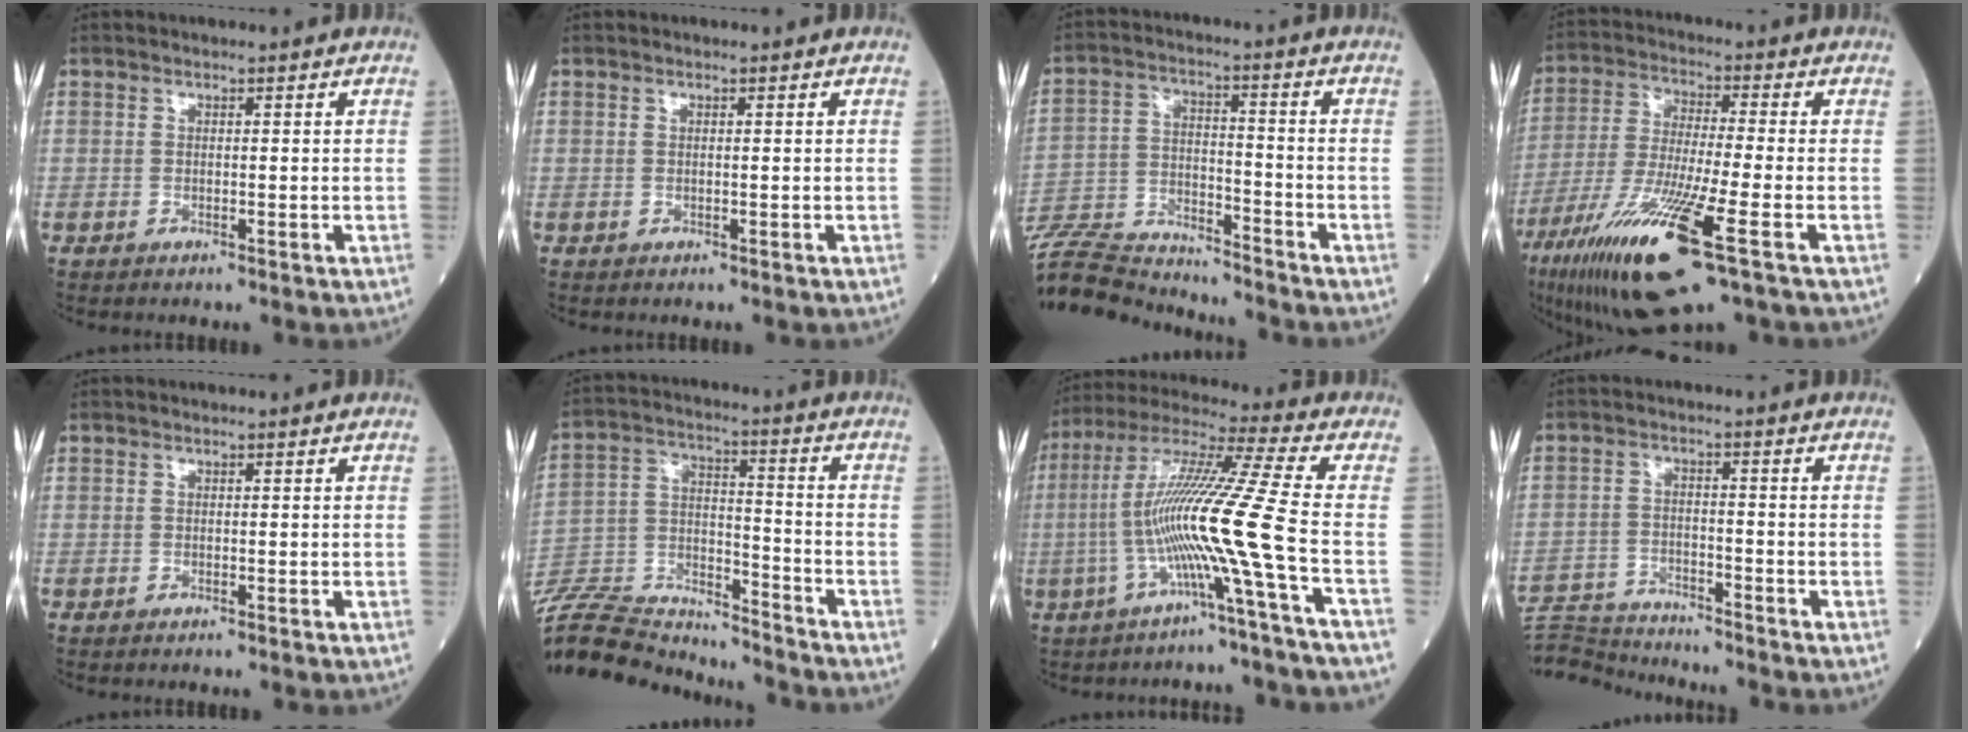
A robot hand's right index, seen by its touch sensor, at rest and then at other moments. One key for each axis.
{"total": 0.0}
{"total": 15.5, "fx": -15.1, "fy": 1.3, "fz": 3.1, "tx": -0.060, "ty": 0.011, "tz": -0.257}
{"total": 17.1, "fx": -8.5, "fy": 1.2, "fz": 14.8, "tx": -0.309, "ty": -0.045, "tz": -0.154}
{"total": 0.0}
{"total": 21.0, "fx": -20.0, "fy": 3.8, "fz": 5.1, "tx": -0.144, "ty": 0.010, "tz": -0.331}
{"total": 14.3, "fx": -3.9, "fy": -3.1, "fz": 13.4, "tx": -0.266, "ty": 0.005, "tz": -0.083}
{"total": 9.2, "fx": -9.2, "fy": -0.4, "fz": 0.3, "tx": -0.008, "ty": 0.003, "tz": -0.166}